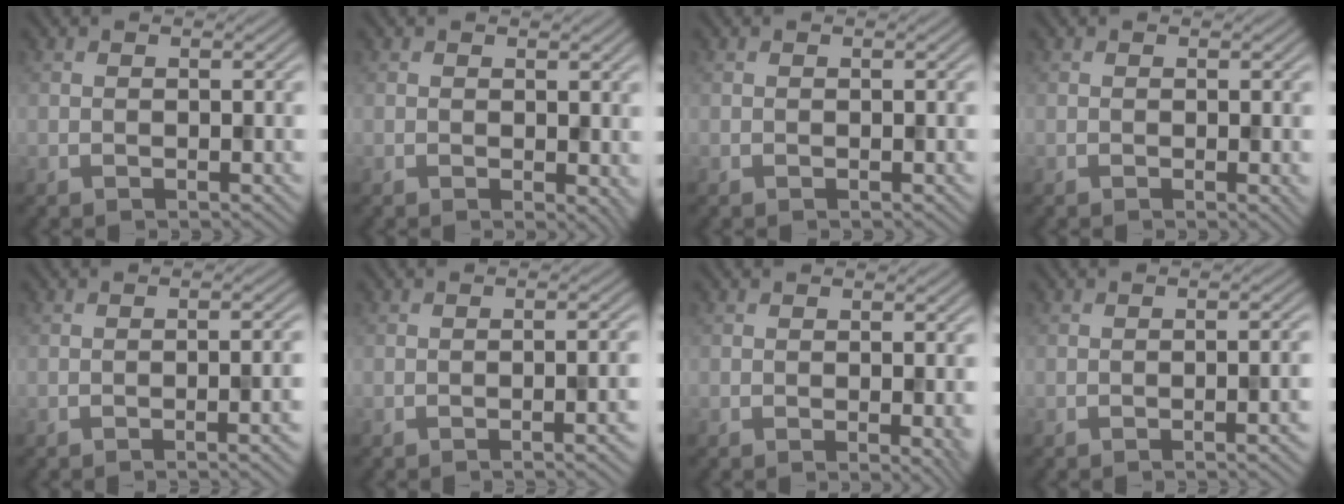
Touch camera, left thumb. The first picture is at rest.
{"total": 1.8, "force": [0.2, 1.1, 1.4], "torque": [-0.015, -0.007, 0.005]}
{"total": 0.0}
{"total": 0.8, "force": [-0.1, 0.1, 0.8], "torque": [-0.011, -0.005, -0.002]}
{"total": 3.7, "force": [-1.3, 0.8, 3.3], "torque": [-0.031, 0.006, -0.026]}
{"total": 3.0, "force": [-1.3, 0.7, 2.6], "torque": [-0.021, 0.007, -0.027]}
{"total": 2.1, "force": [-0.3, 0.3, 2.1], "torque": [-0.028, -0.003, -0.005]}
{"total": 3.0, "force": [-1.0, 0.7, 2.7], "torque": [-0.023, 0.007, -0.023]}